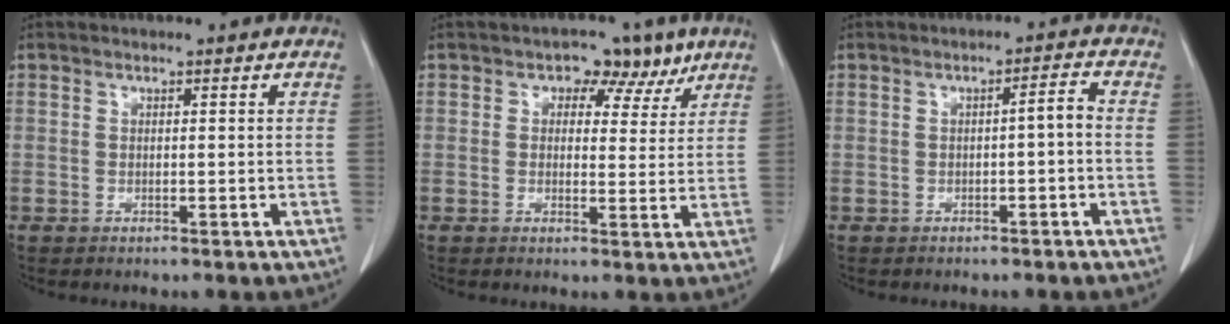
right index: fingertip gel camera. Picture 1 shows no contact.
{"total": 5.5, "force": [3.0, 3.9, 2.5], "torque": [-0.012, 0.011, 0.033]}
{"total": 2.4, "force": [-0.6, 0.3, 2.3], "torque": [-0.031, 0.008, -0.011]}